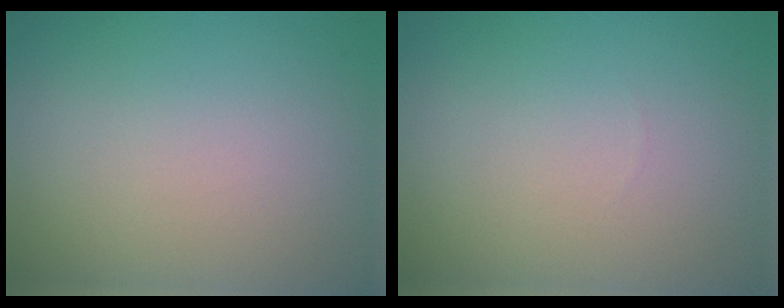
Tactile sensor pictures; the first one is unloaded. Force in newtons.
{"total": 0.0}